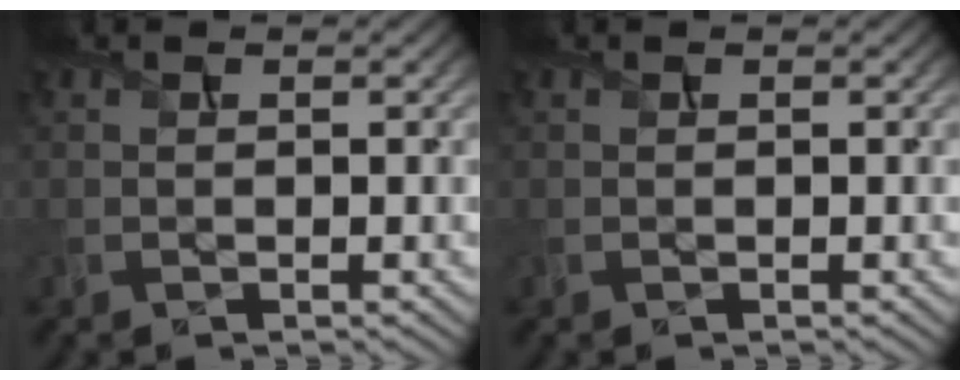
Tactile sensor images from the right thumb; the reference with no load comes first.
{"total": 0.0}